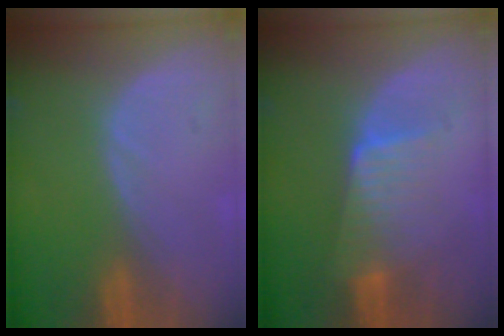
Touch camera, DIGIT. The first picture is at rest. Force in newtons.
{"total": 5.9, "press": 5.7, "slide": 1.7}